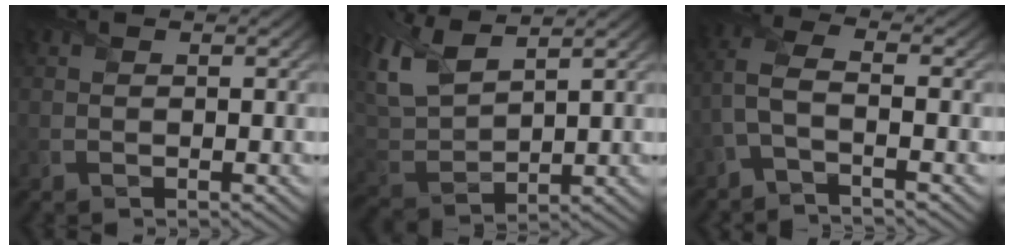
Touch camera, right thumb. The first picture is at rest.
{"total": 8.9, "force": [5.6, 3.7, 5.8], "torque": [-0.166, 0.020, 0.111]}
{"total": 4.4, "force": [-1.7, 1.4, 3.8], "torque": [-0.093, 0.001, -0.052]}